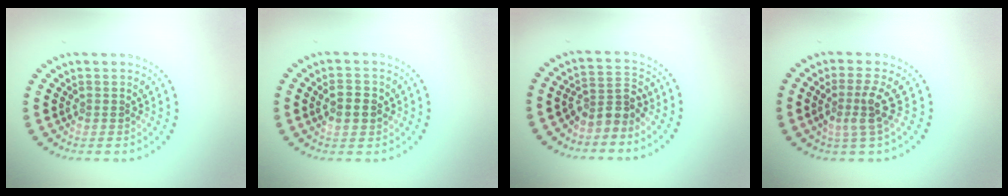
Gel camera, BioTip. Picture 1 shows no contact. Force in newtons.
{"total": 2.7, "press": 2.7, "slide": 0.2}
{"total": 2.6, "press": 2.2, "slide": 1.5}
{"total": 2.7, "press": 1.9, "slide": 1.9}